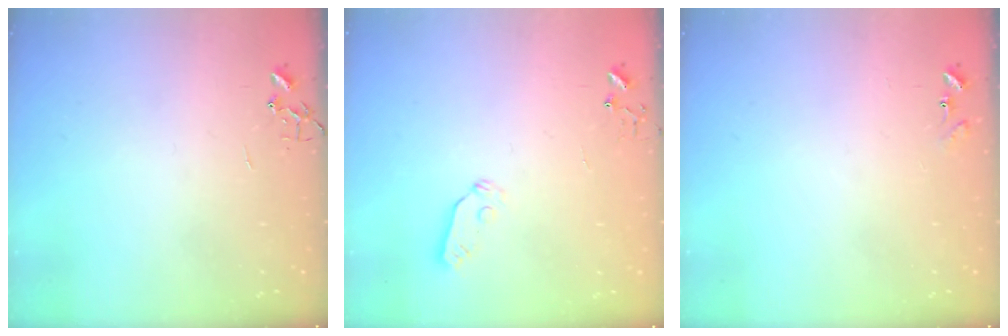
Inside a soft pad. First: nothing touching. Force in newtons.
{"total": 3.9, "press": 3.9, "slide": 0.6}
{"total": 6.9, "press": 6.8, "slide": 0.6}